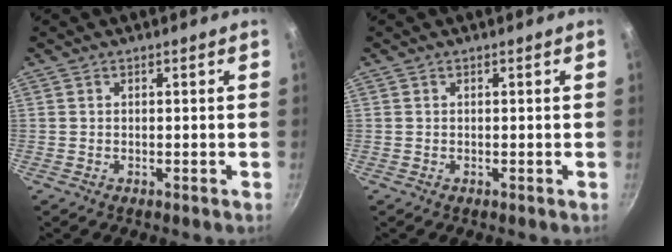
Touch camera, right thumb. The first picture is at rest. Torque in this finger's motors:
{"motor_torque": [-0.22, 0.16, 0.00, 0.00, 0.00]}